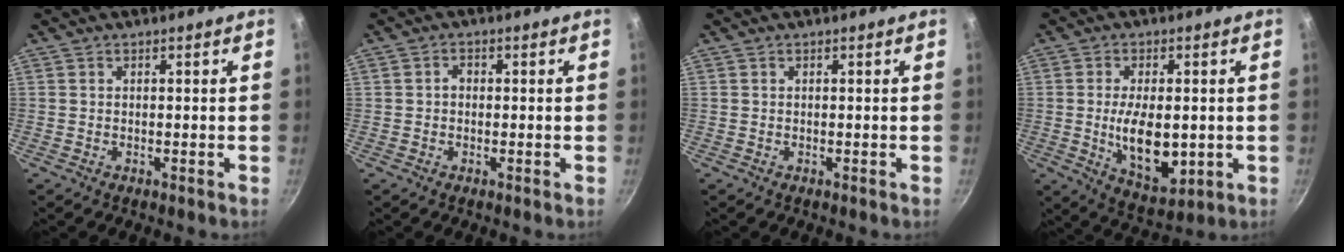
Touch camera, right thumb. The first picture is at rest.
{"total": 1.5, "force": [-0.1, 1.2, 0.8], "torque": [-0.010, 0.008, -0.005]}
{"total": 0.0}
{"total": 11.8, "force": [-0.9, 6.1, 10.0], "torque": [-0.157, -0.014, -0.001]}